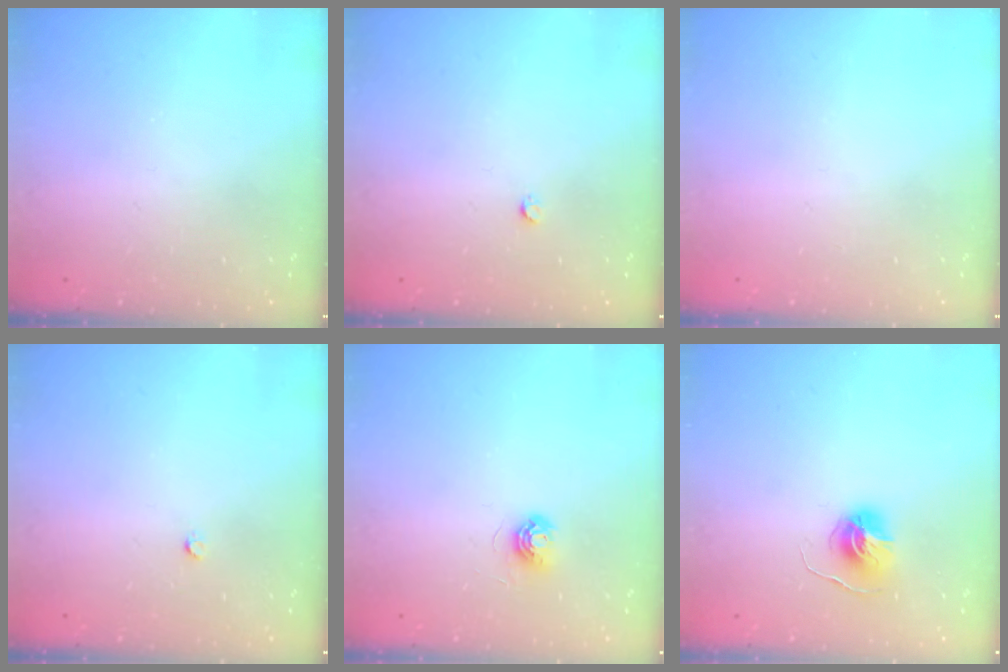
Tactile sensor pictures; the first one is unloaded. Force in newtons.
{"total": 2.4, "press": 2.4, "slide": 0.3}
{"total": 0.0}
{"total": 2.2, "press": 2.2, "slide": 0.3}
{"total": 5.4, "press": 5.4, "slide": 0.3}
{"total": 6.0, "press": 6.0, "slide": 0.6}